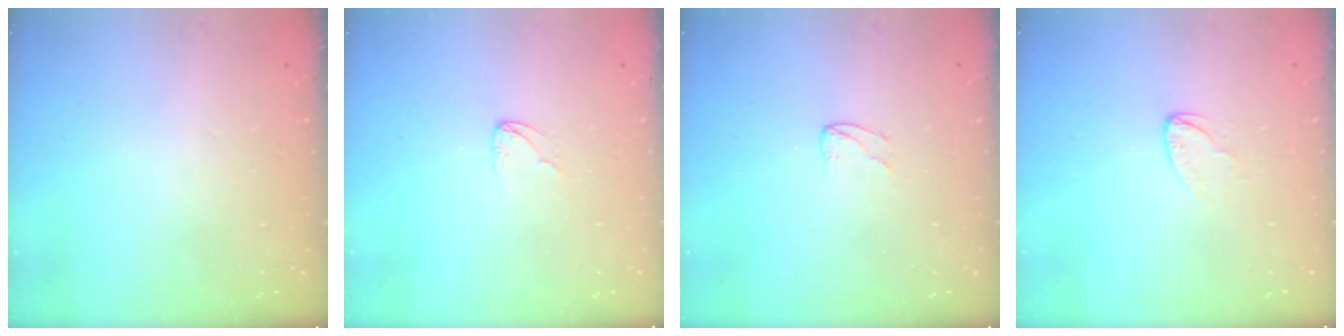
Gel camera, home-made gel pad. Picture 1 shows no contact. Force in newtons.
{"total": 3.7, "press": 3.7, "slide": 0.2}
{"total": 3.0, "press": 3.0, "slide": 0.3}
{"total": 4.0, "press": 4.0, "slide": 0.3}